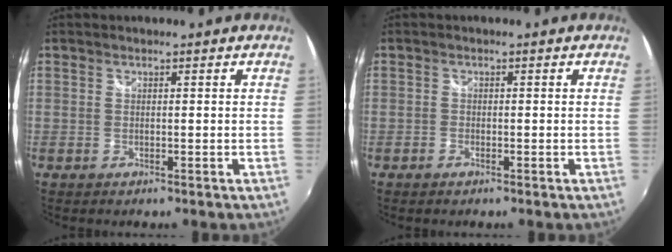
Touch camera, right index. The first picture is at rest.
{"total": 0.5, "force": [-0.4, -0.3, 0.1], "torque": [0.001, -0.001, -0.012]}